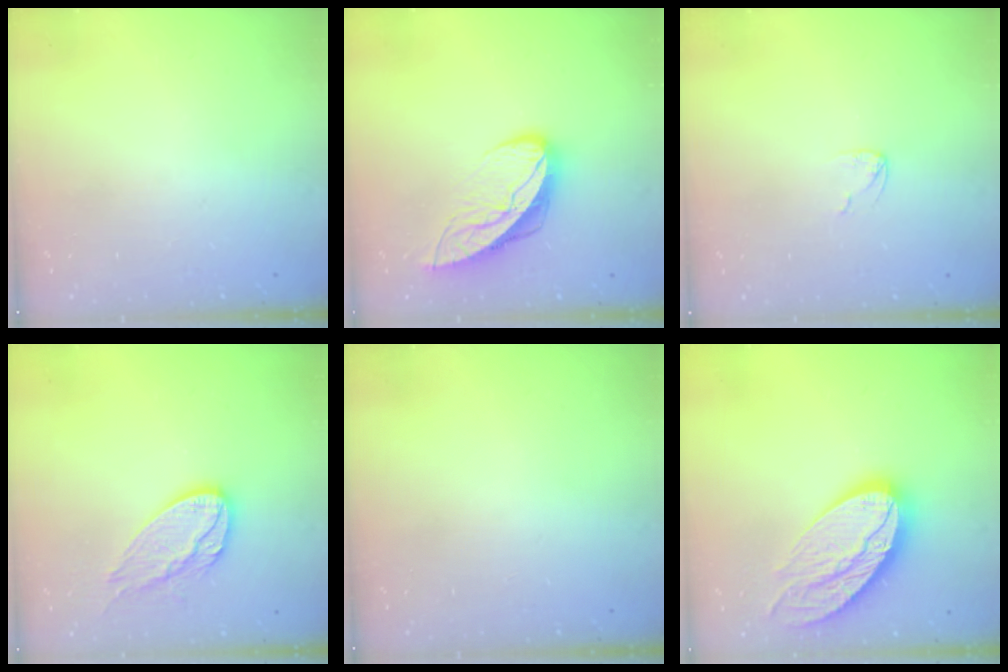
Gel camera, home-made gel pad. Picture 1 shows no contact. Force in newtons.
{"total": 9.1, "press": 9.0, "slide": 1.0}
{"total": 2.7, "press": 2.7, "slide": 0.2}
{"total": 12.2, "press": 12.1, "slide": 0.8}
{"total": 0.0}
{"total": 18.1, "press": 18.1, "slide": 1.2}